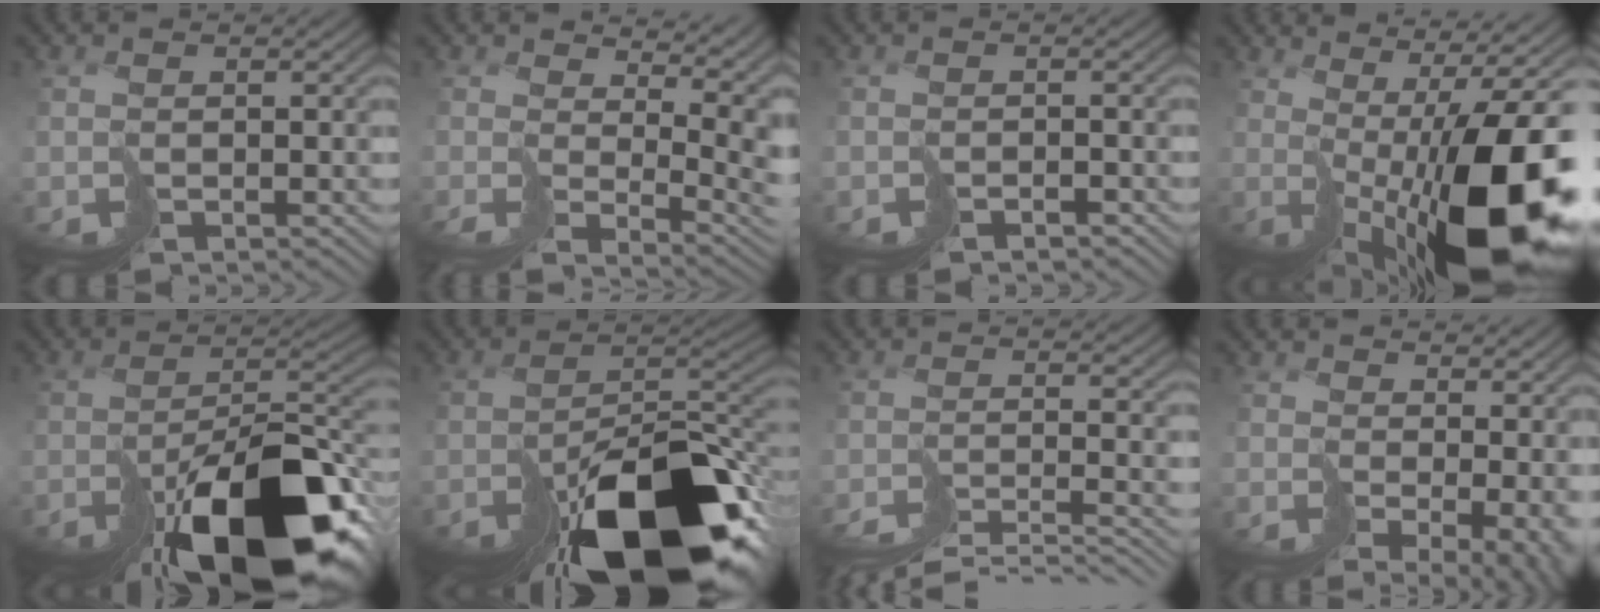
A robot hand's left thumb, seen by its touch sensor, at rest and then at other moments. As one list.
[{"total": 10.4, "force": [3.0, 5.4, 8.4], "torque": [-0.148, -0.019, 0.092]}, {"total": 1.7, "force": [-1.7, 0.1, -0.1], "torque": [0.014, -0.001, -0.028]}, {"total": 14.8, "force": [-0.9, 4.3, 14.2], "torque": [-0.182, -0.015, 0.009]}, {"total": 17.8, "force": [-10.3, 7.2, 12.6], "torque": [-0.186, -0.022, -0.145]}, {"total": 18.5, "force": [-11.8, 8.0, 11.9], "torque": [-0.174, -0.038, -0.157]}, {"total": 7.3, "force": [-6.8, -0.2, 2.6], "torque": [-0.025, 0.003, -0.099]}, {"total": 7.6, "force": [1.2, 4.2, 6.2], "torque": [-0.119, -0.030, 0.057]}]